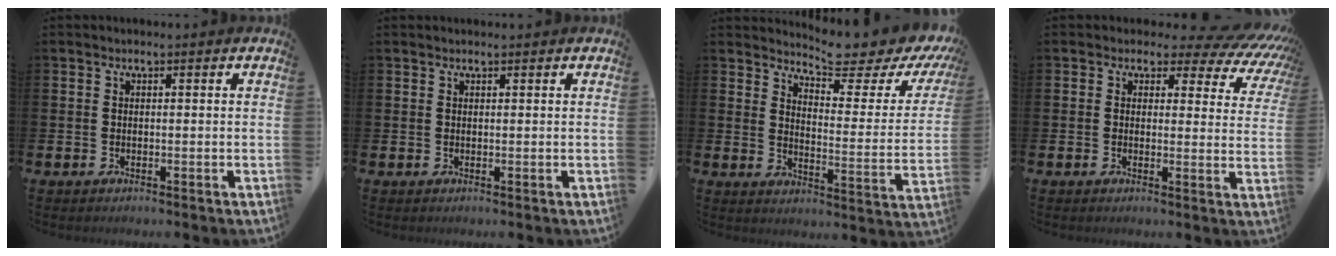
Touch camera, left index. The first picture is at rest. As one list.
[{"total": 0.5, "force": [0.5, 0.0, 0.1], "torque": [0.008, -0.003, 0.007]}, {"total": 6.9, "force": [6.6, 0.6, 2.2], "torque": [-0.054, -0.057, 0.108]}, {"total": 3.7, "force": [2.0, 2.4, 1.9], "torque": [-0.035, -0.025, 0.023]}]